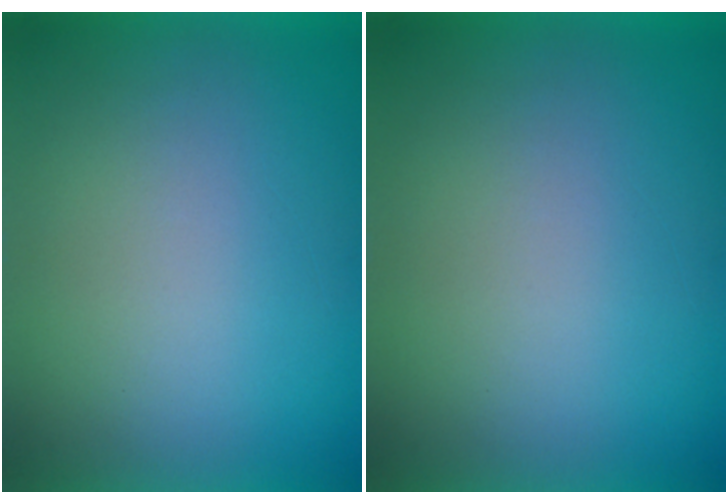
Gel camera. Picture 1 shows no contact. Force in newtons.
{"total": 0.0}